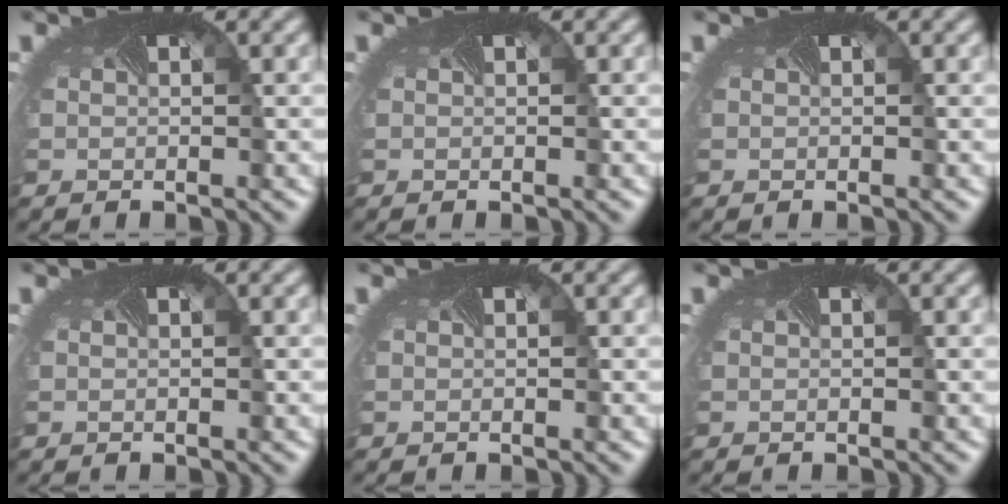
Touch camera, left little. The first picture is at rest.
{"total": 0.0}
{"total": 0.0}
{"total": 0.0}
{"total": 0.0}
{"total": 0.0}